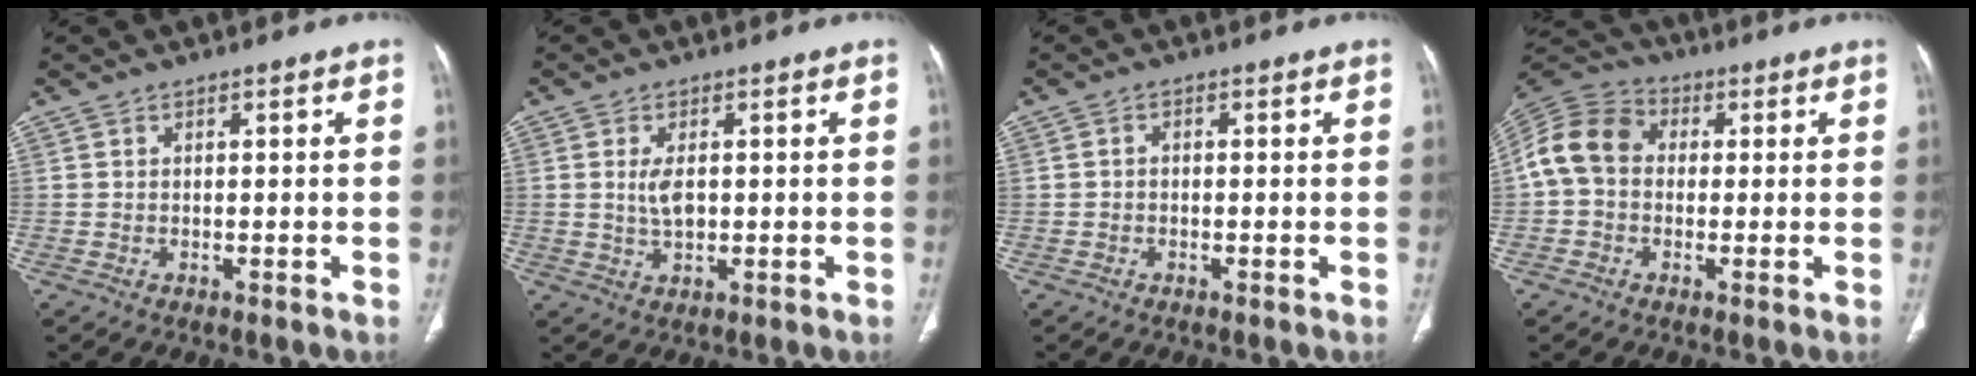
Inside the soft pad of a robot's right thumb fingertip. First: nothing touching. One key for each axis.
{"total": 3.9, "fx": 0.4, "fy": 2.0, "fz": 3.3, "tx": -0.066, "ty": -0.006, "tz": 0.010}
{"total": 0.9, "fx": -0.3, "fy": 0.7, "fz": 0.6, "tx": -0.006, "ty": 0.004, "tz": -0.007}
{"total": 10.7, "fx": 0.3, "fy": 8.6, "fz": 6.3, "tx": -0.116, "ty": 0.033, "tz": -0.008}